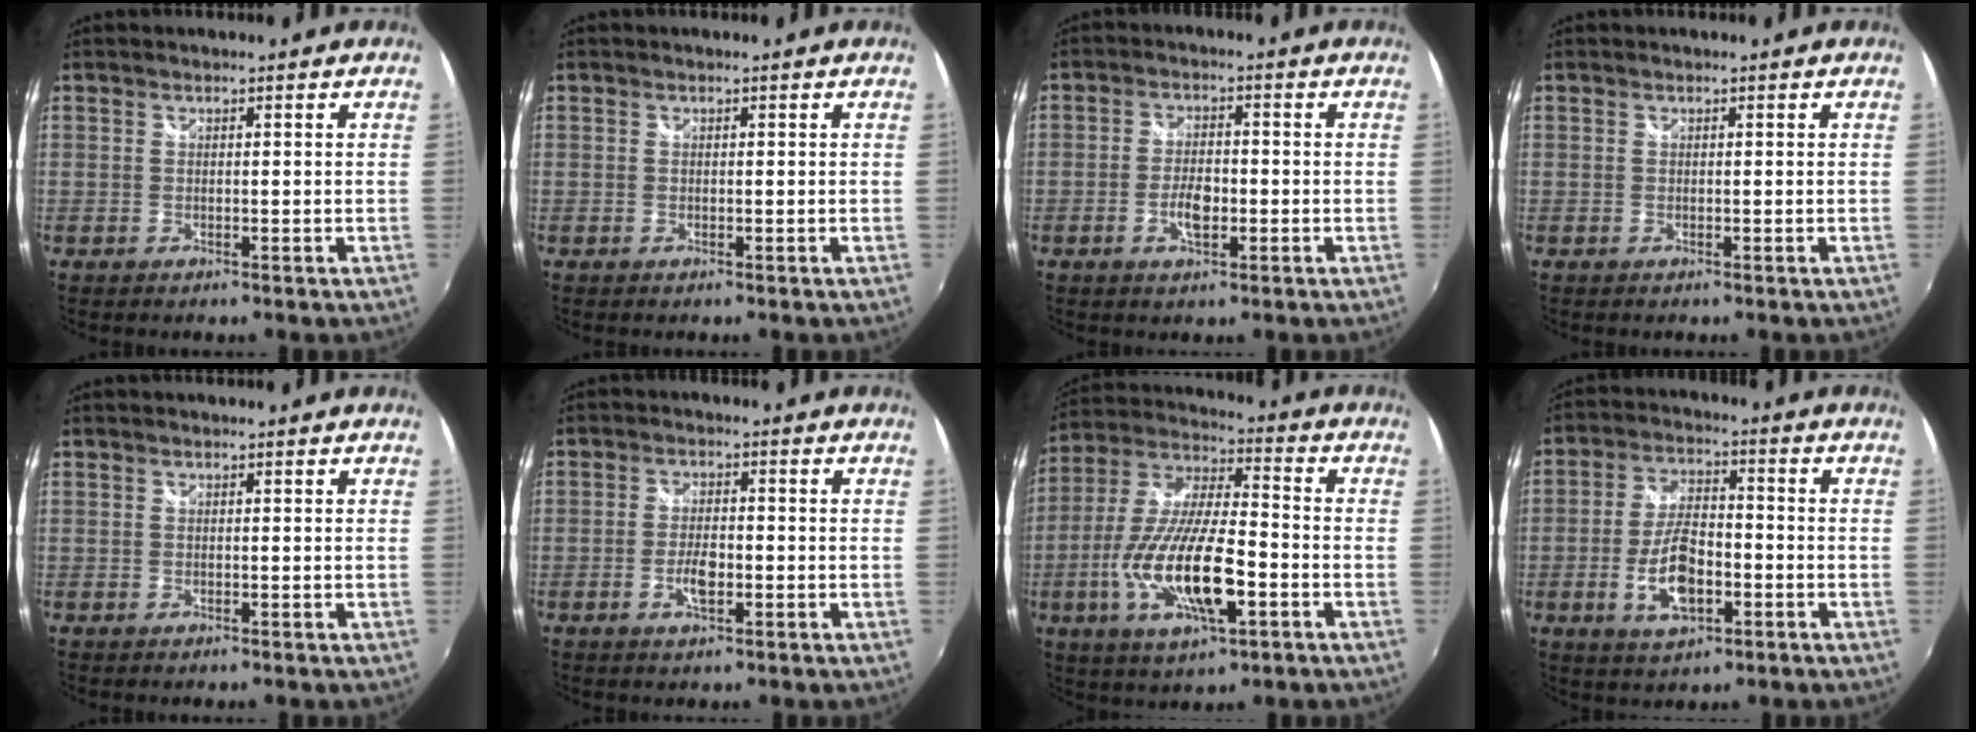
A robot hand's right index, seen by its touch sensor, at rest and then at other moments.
{"total": 0.0}
{"total": 5.0, "force": [-1.5, 2.4, 4.1], "torque": [-0.084, 0.001, -0.026]}
{"total": 0.0}
{"total": 0.0}
{"total": 4.3, "force": [-1.4, 1.9, 3.6], "torque": [-0.074, -0.001, -0.025]}
{"total": 18.1, "force": [-5.8, 5.4, 16.3], "torque": [-0.332, -0.017, -0.106]}
{"total": 10.1, "force": [-3.2, 4.6, 8.3], "torque": [-0.167, 0.000, -0.055]}